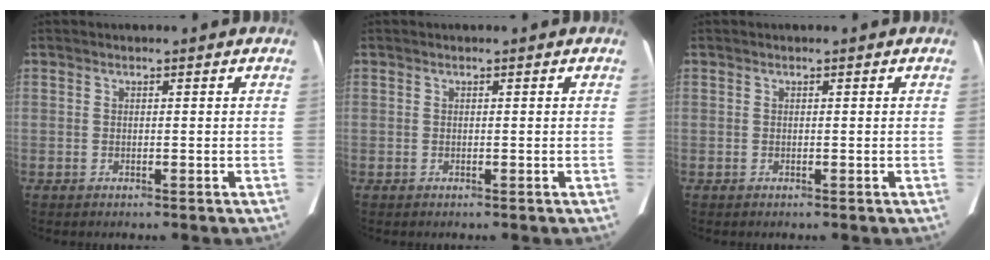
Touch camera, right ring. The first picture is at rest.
{"total": 0.0}
{"total": 0.0}